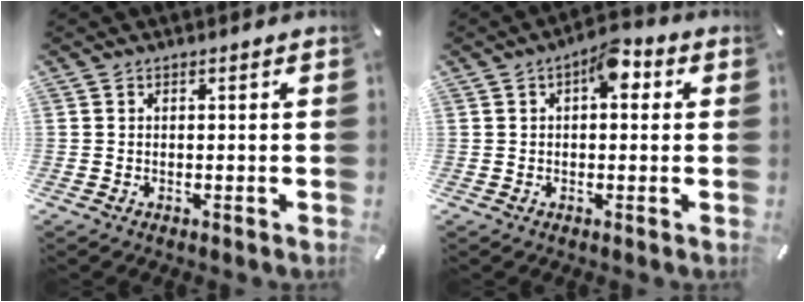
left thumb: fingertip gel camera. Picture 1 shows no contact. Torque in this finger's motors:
{"motor_torque": [0.76, 1.08, 0.56, -0.39, 0.21]}